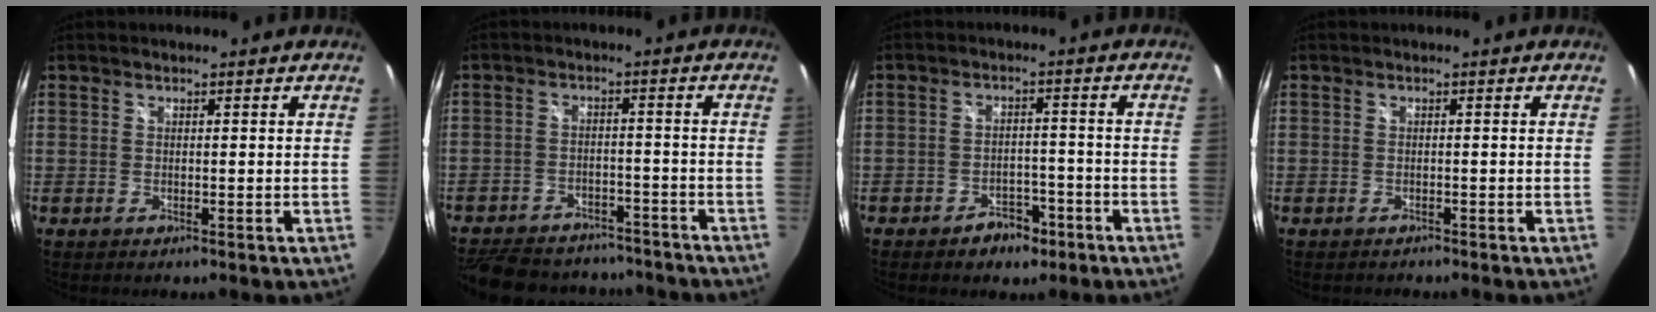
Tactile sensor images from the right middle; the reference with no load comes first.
{"total": 21.4, "force": [-17.7, 9.1, 7.9], "torque": [-0.189, 0.017, -0.238]}
{"total": 5.5, "force": [-3.8, 3.3, 2.2], "torque": [-0.050, 0.009, -0.046]}
{"total": 1.0, "force": [-0.9, 0.3, 0.1], "torque": [-0.004, -0.004, -0.015]}